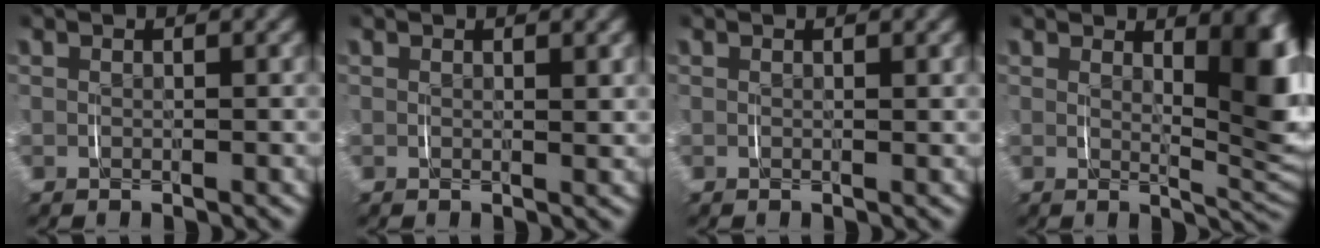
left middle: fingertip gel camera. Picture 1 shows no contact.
{"total": 0.5, "force": [0.4, -0.1, 0.3], "torque": [-0.003, -0.004, 0.007]}
{"total": 0.0}
{"total": 6.5, "force": [1.8, 2.2, 5.9], "torque": [-0.060, -0.023, 0.034]}